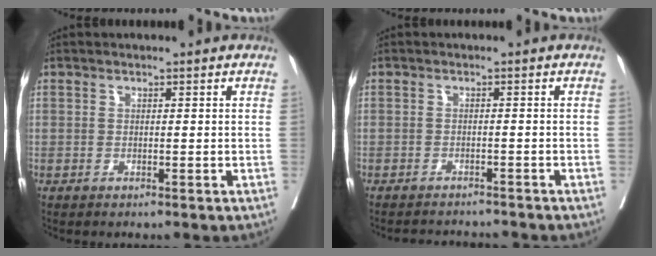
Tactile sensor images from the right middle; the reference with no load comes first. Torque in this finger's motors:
{"motor_torque": [0.05, -0.06, -0.01, 0.00]}